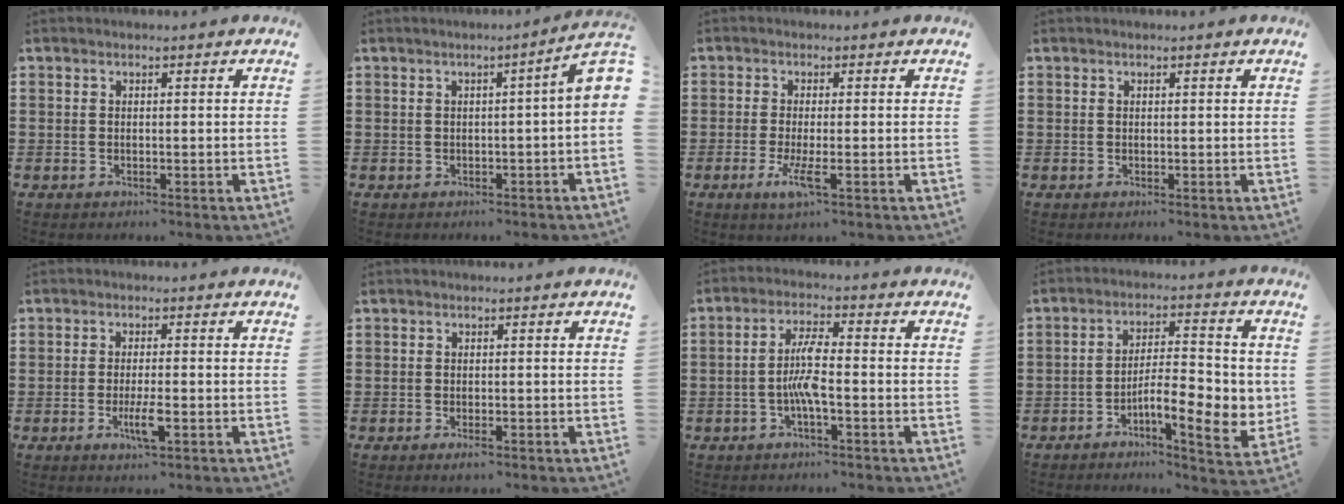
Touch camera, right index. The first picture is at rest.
{"total": 3.0, "force": [0.0, 0.1, 3.0], "torque": [-0.053, 0.000, -0.001]}
{"total": 4.1, "force": [-1.6, 0.4, 3.8], "torque": [-0.082, -0.018, -0.031]}
{"total": 0.0}
{"total": 4.2, "force": [-1.5, 0.7, 3.9], "torque": [-0.078, -0.009, -0.029]}
{"total": 1.1, "force": [-0.7, 0.2, 0.9], "torque": [-0.017, -0.006, -0.010]}
{"total": 5.7, "force": [-1.4, 1.2, 5.4], "torque": [-0.116, 0.000, -0.034]}
{"total": 9.1, "force": [-2.5, 2.7, 8.3], "torque": [-0.122, -0.007, -0.043]}